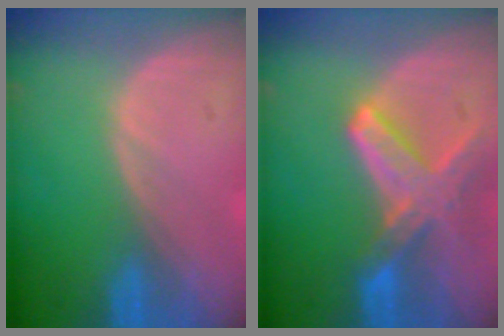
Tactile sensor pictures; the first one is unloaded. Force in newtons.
{"total": 8.2, "press": 7.2, "slide": 3.9}